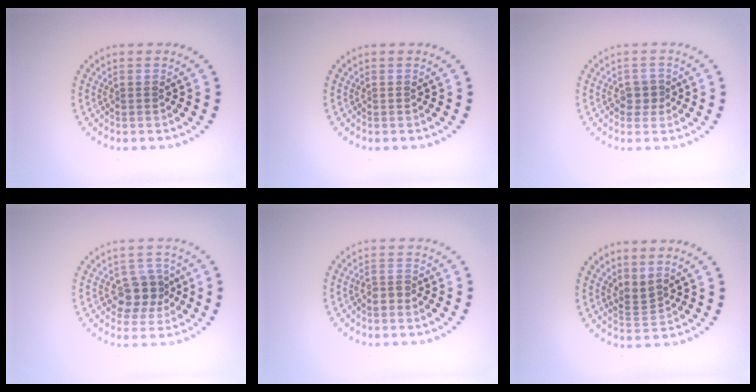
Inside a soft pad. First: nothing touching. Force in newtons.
{"total": 0.0}
{"total": 1.4, "press": 1.2, "slide": 0.6}
{"total": 3.6, "press": 3.4, "slide": 1.3}
{"total": 1.7, "press": 1.3, "slide": 1.1}
{"total": 1.7, "press": 1.3, "slide": 1.1}